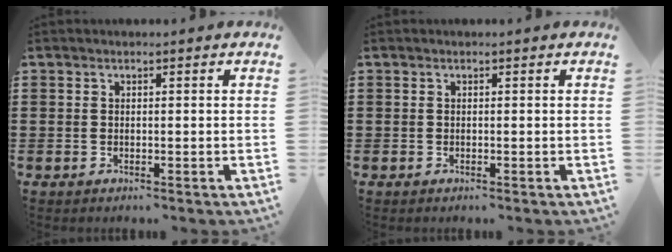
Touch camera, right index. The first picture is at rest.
{"total": 0.0}